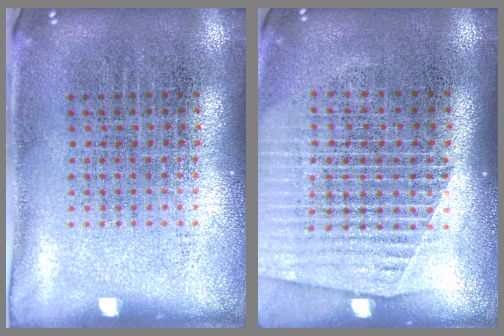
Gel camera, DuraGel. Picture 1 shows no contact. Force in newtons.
{"total": 1.6, "press": 1.5, "slide": 0.5}